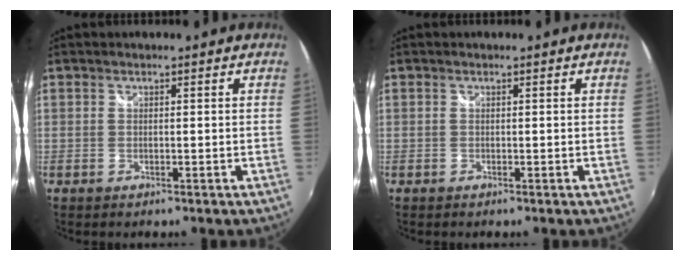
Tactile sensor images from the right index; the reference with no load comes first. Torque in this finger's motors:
{"motor_torque": [-0.38, 0.26, 0.01, 0.00]}